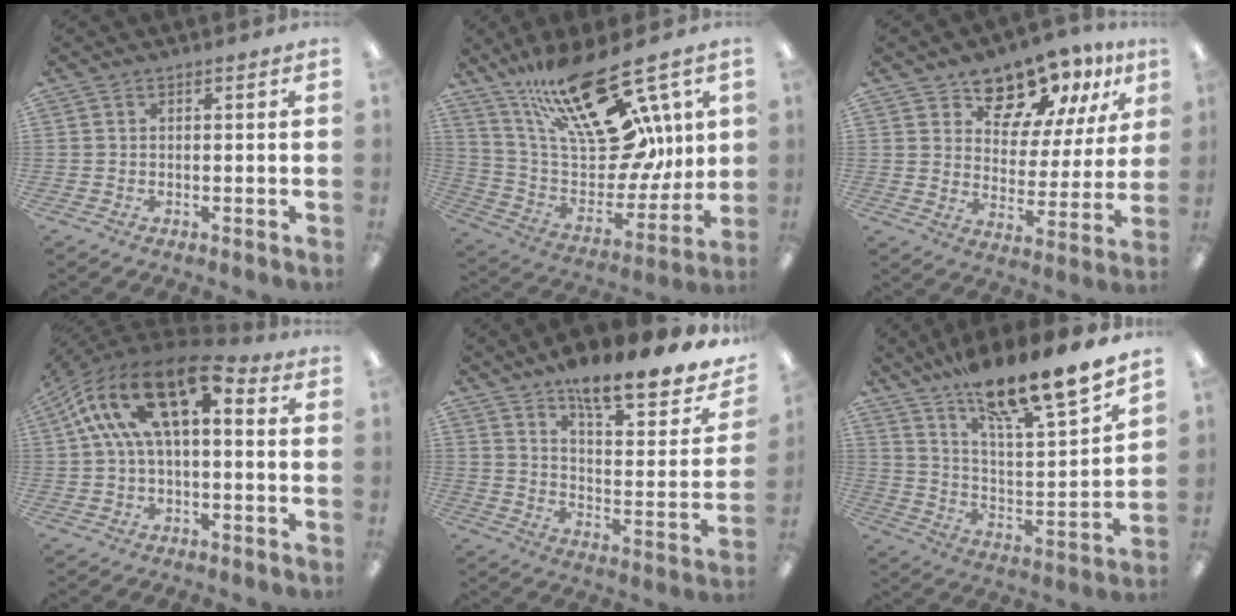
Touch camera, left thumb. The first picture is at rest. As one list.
[{"total": 28.2, "force": [16.7, 11.4, 19.7], "torque": [-0.347, -0.102, 0.285]}, {"total": 13.3, "force": [10.9, 6.6, 3.9], "torque": [-0.065, -0.084, 0.201]}, {"total": 18.5, "force": [7.4, 9.3, 14.2], "torque": [-0.262, -0.041, 0.124]}, {"total": 15.4, "force": [12.6, 4.0, 7.9], "torque": [-0.121, -0.090, 0.211]}, {"total": 18.4, "force": [15.6, 2.0, 9.6], "torque": [-0.154, -0.117, 0.254]}]